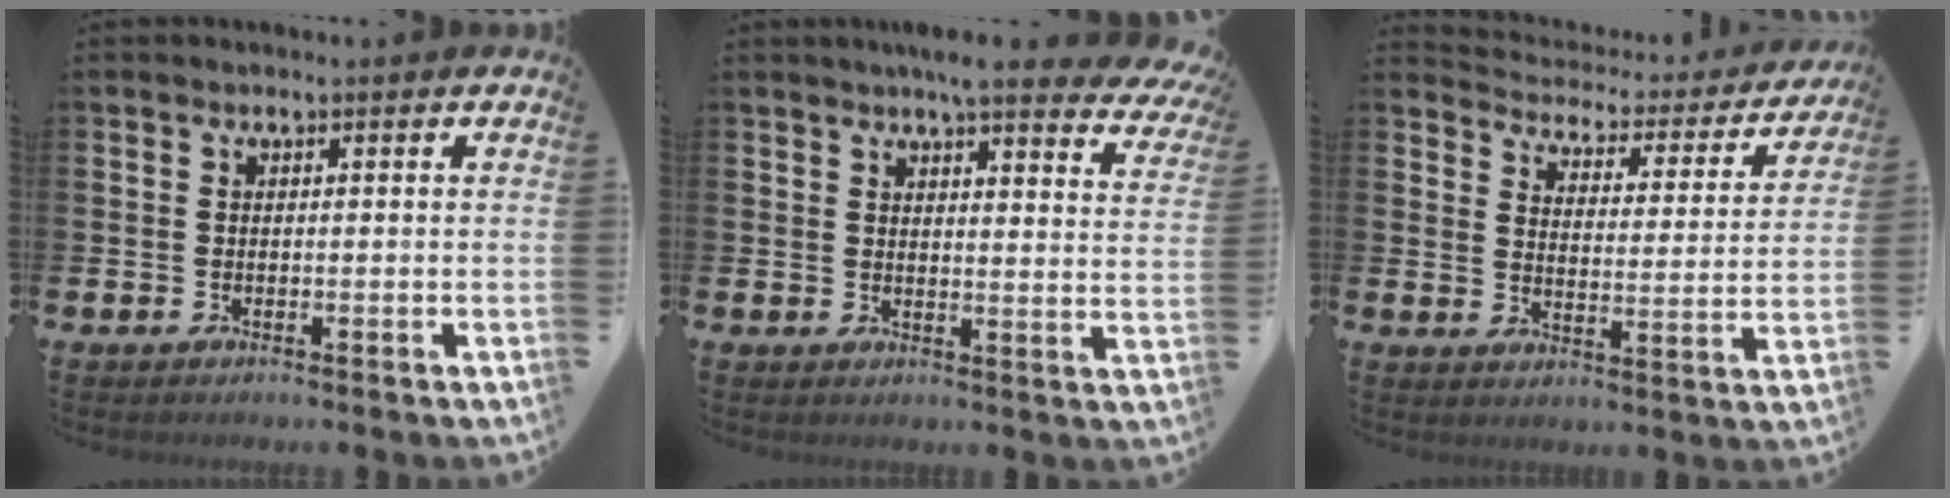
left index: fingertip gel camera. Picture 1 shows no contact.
{"total": 5.7, "force": [5.2, 0.5, 2.4], "torque": [-0.040, -0.031, 0.085]}
{"total": 4.0, "force": [3.8, 1.3, 0.5], "torque": [-0.027, -0.043, 0.055]}